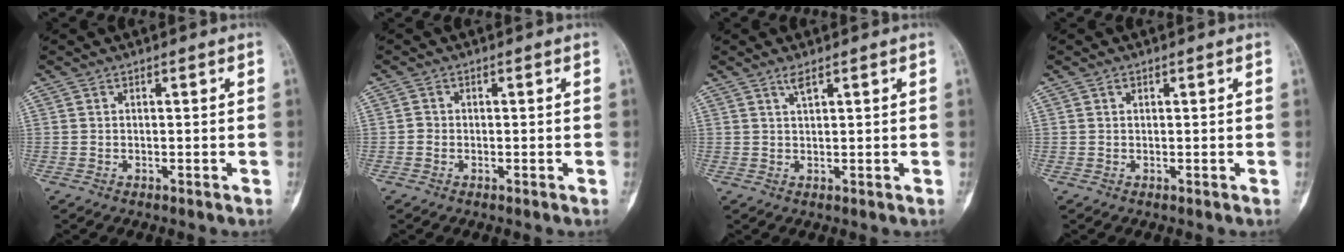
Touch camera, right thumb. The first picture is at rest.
{"total": 1.0, "force": [-0.3, 0.9, 0.2], "torque": [0.008, 0.004, -0.007]}
{"total": 1.7, "force": [1.2, 0.2, 1.1], "torque": [-0.021, -0.002, 0.026]}
{"total": 0.6, "force": [0.3, 0.4, 0.3], "torque": [-0.003, -0.001, 0.005]}